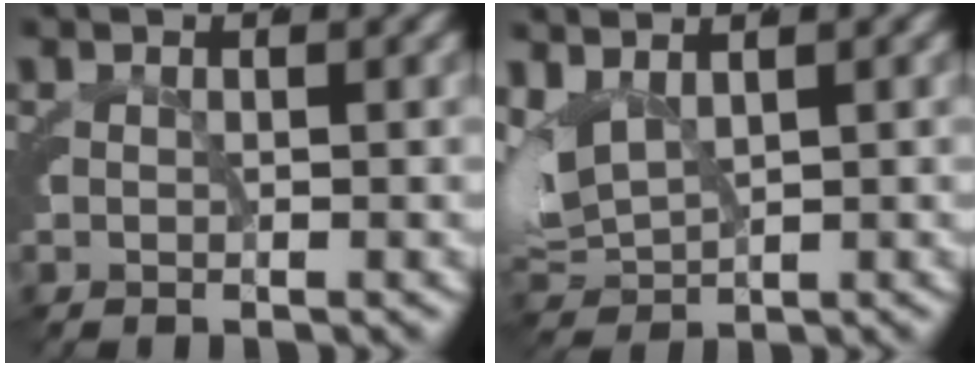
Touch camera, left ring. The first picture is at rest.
{"total": 6.2, "force": [1.0, 4.9, 3.7], "torque": [-0.115, -0.019, 0.025]}